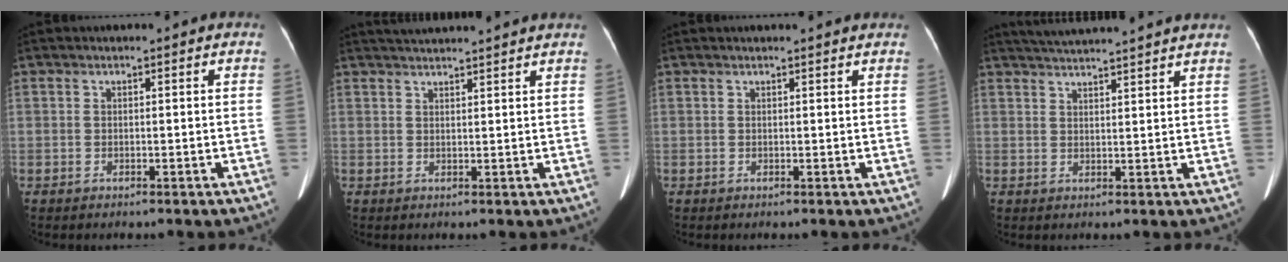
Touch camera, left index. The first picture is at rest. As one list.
[{"total": 8.4, "force": [7.8, -0.6, 2.9], "torque": [-0.047, 0.030, 0.102]}, {"total": 3.0, "force": [2.9, 0.0, 0.9], "torque": [-0.015, 0.008, 0.028]}, {"total": 12.0, "force": [11.1, -0.7, 4.5], "torque": [-0.081, 0.019, 0.151]}]